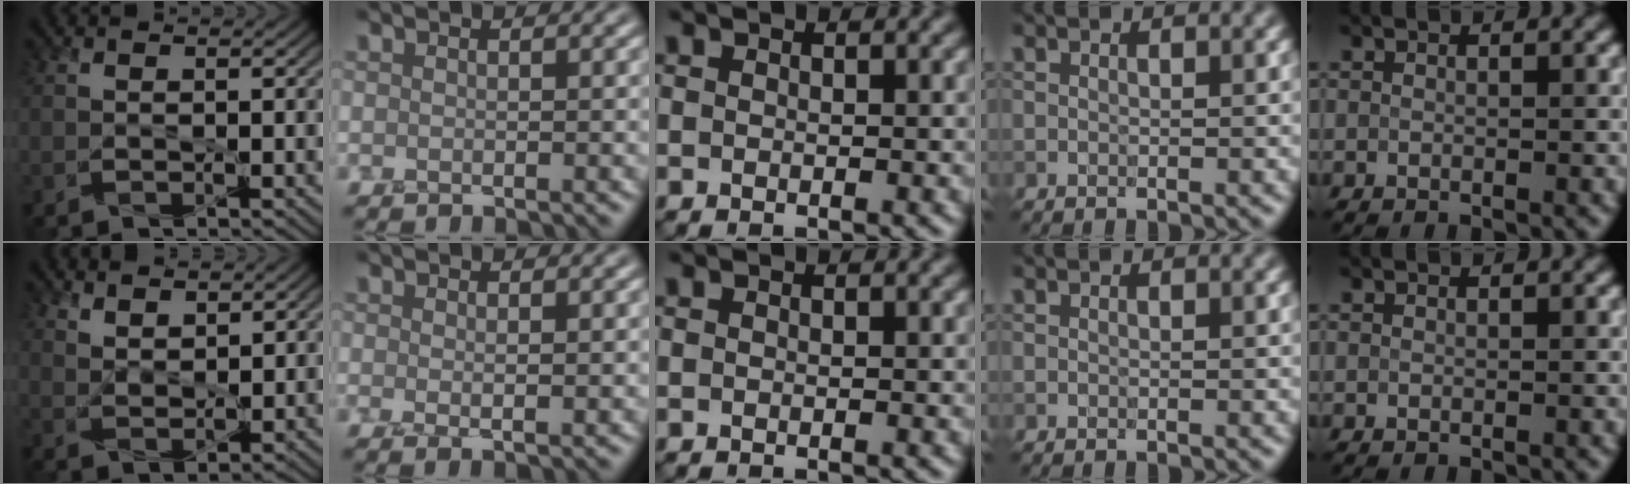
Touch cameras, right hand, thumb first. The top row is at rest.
{"thumb": {"total": 3.8, "force": [3.2, 1.3, 1.7], "torque": [-0.040, -0.008, 0.074]}, "index": {"total": 1.1, "force": [0.1, 0.3, 1.0], "torque": [-0.017, -0.005, 0.004]}}